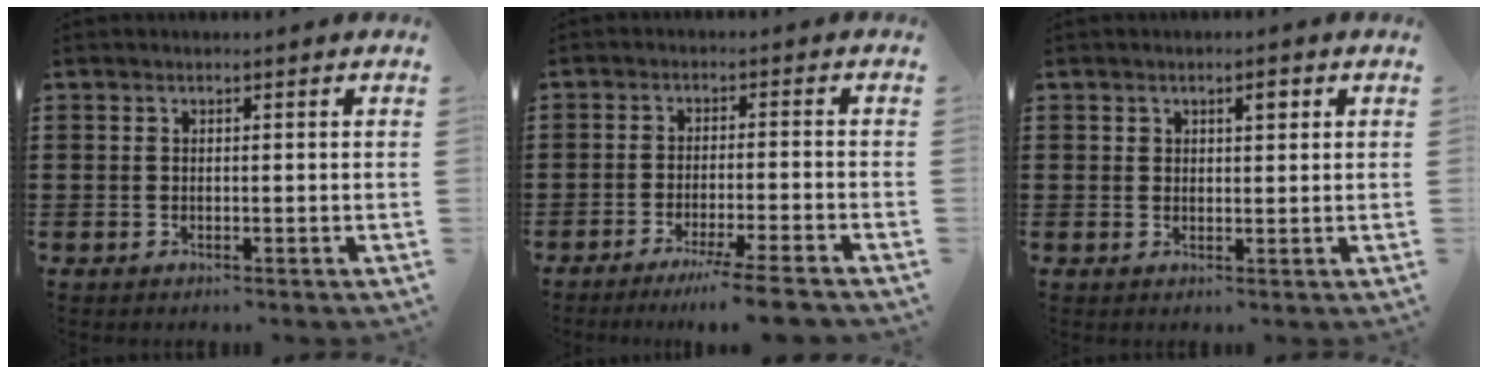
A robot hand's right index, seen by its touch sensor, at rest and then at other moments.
{"total": 5.1, "force": [-4.0, -0.7, 3.1], "torque": [-0.054, -0.017, -0.075]}
{"total": 2.1, "force": [1.0, 1.1, 1.5], "torque": [-0.024, 0.004, 0.015]}